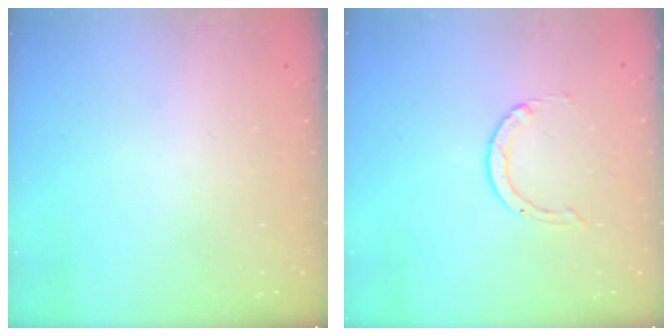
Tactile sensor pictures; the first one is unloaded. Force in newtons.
{"total": 2.0, "press": 2.0, "slide": 0.2}